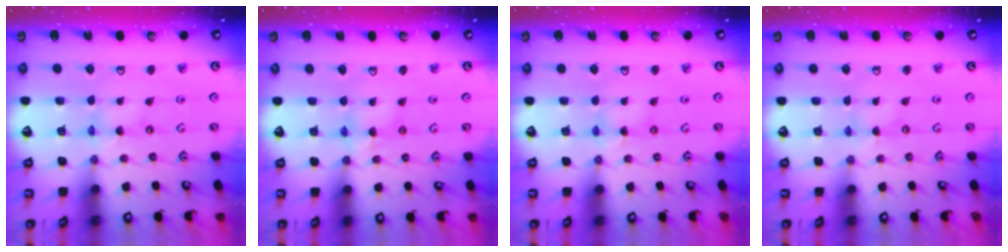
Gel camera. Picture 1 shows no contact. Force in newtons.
{"total": 6.2, "press": 6.2, "slide": 0.4}
{"total": 2.8, "press": 2.8, "slide": 0.3}
{"total": 0.0}